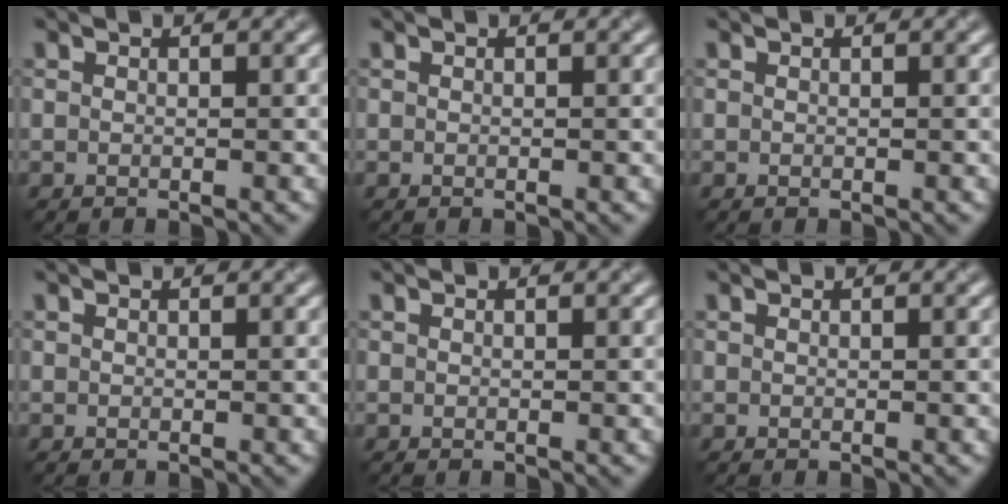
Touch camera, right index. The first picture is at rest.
{"total": 0.0}
{"total": 0.0}
{"total": 0.0}
{"total": 0.0}
{"total": 0.0}